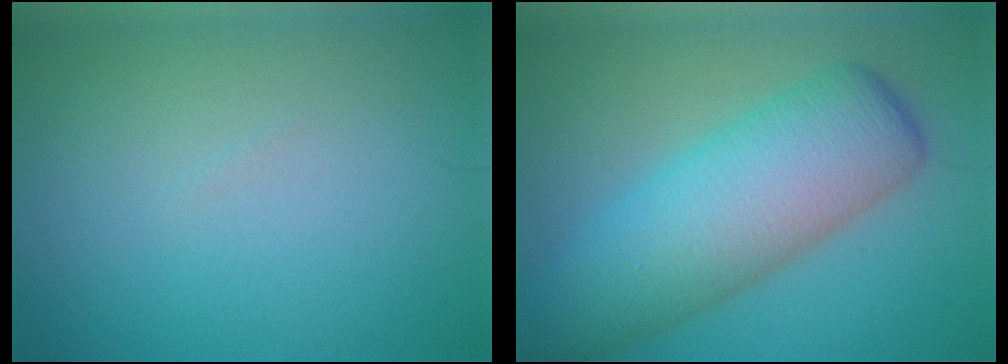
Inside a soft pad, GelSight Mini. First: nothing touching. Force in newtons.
{"total": 9.4, "press": 9.4, "slide": 0.1}